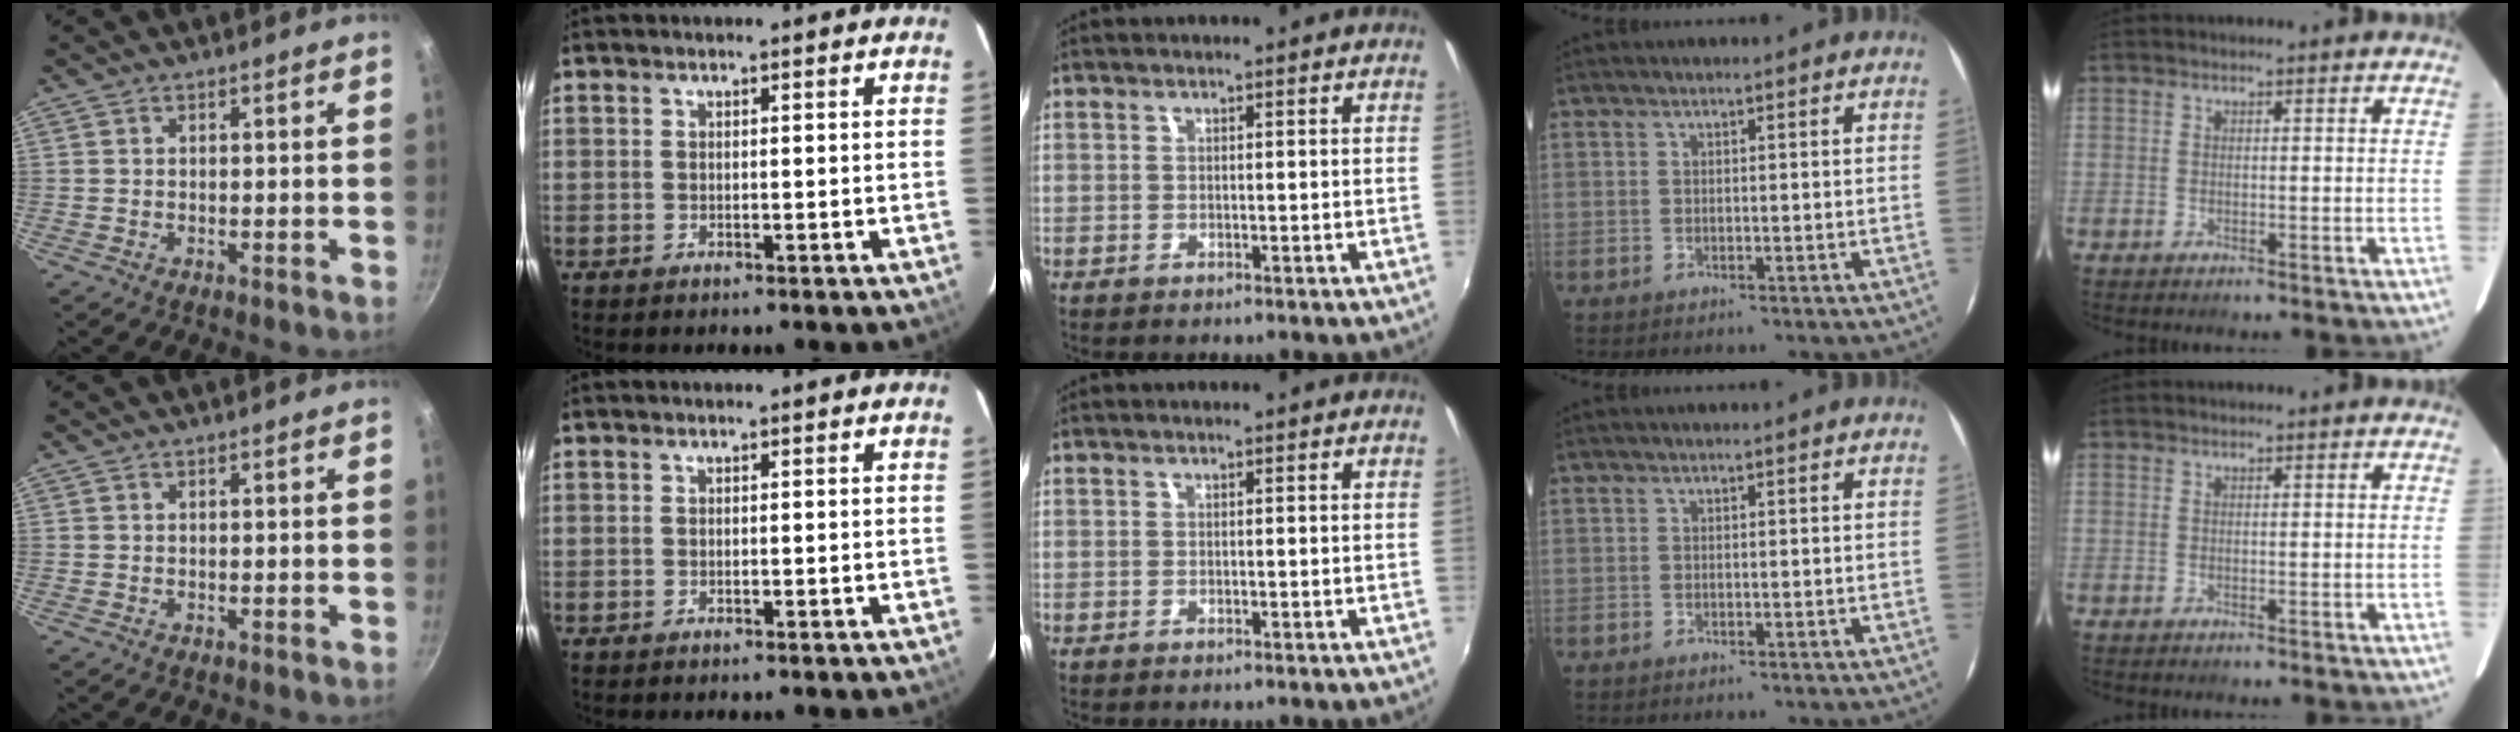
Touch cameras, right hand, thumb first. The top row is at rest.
{}